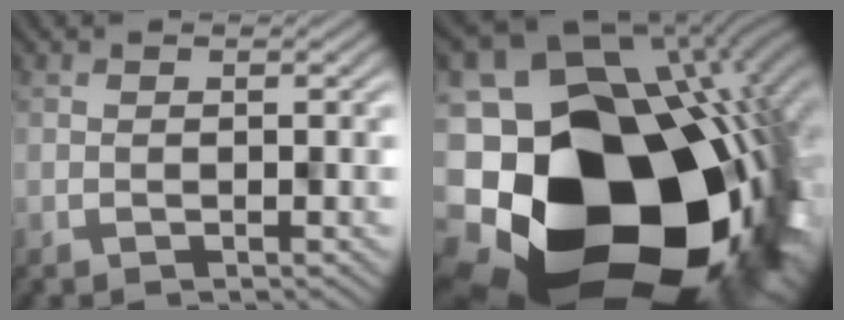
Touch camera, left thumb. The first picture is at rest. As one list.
[{"total": 22.4, "force": [-7.5, 17.5, 11.7], "torque": [-0.191, -0.075, -0.120]}]